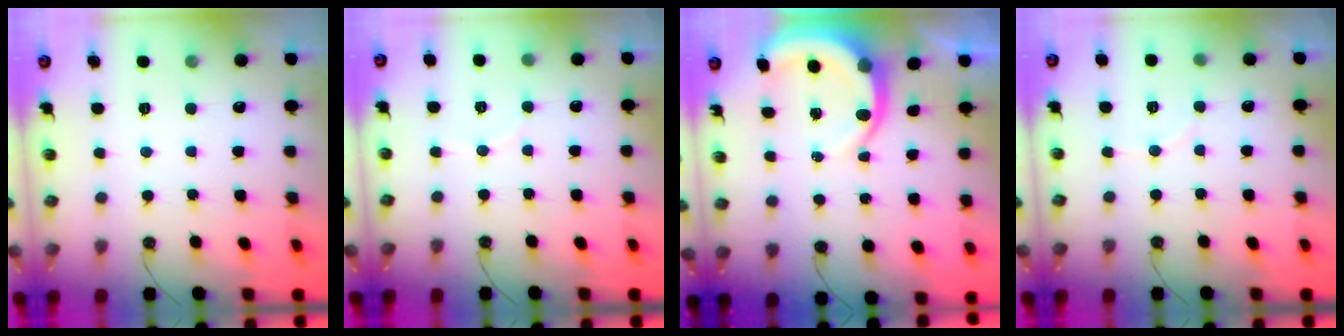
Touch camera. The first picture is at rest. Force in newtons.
{"total": 2.3, "press": 2.3, "slide": 0.2}
{"total": 6.9, "press": 6.9, "slide": 0.8}
{"total": 3.8, "press": 3.7, "slide": 0.6}